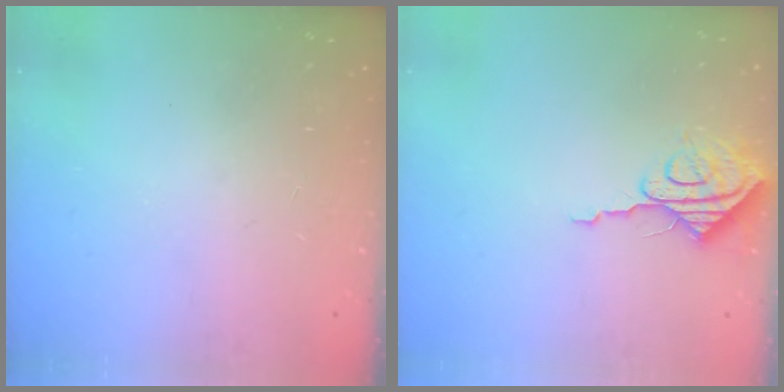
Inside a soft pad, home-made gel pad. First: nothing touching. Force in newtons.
{"total": 8.7, "press": 8.7, "slide": 0.2}